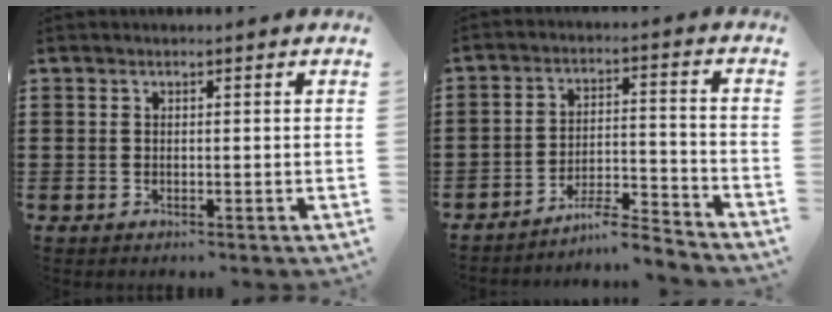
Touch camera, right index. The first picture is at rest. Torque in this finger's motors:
{"motor_torque": [0.31, 0.80, -0.01, -0.06]}